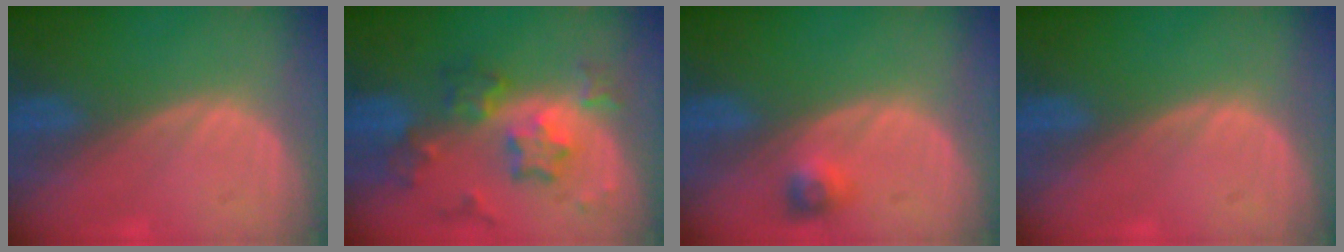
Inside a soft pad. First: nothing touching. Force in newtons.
{"total": 8.6, "press": 7.6, "slide": 4.1}
{"total": 2.6, "press": 2.4, "slide": 1.0}
{"total": 0.0}